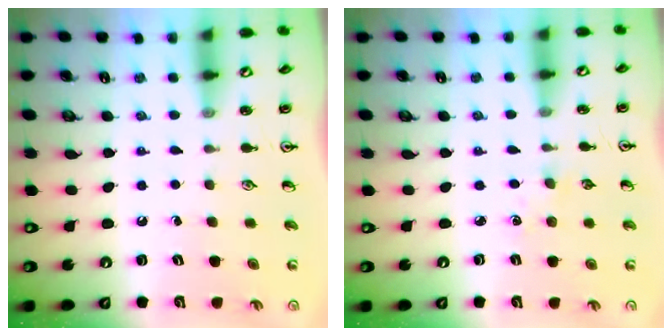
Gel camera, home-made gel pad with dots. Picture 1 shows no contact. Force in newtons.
{"total": 1.9, "press": 1.8, "slide": 0.3}